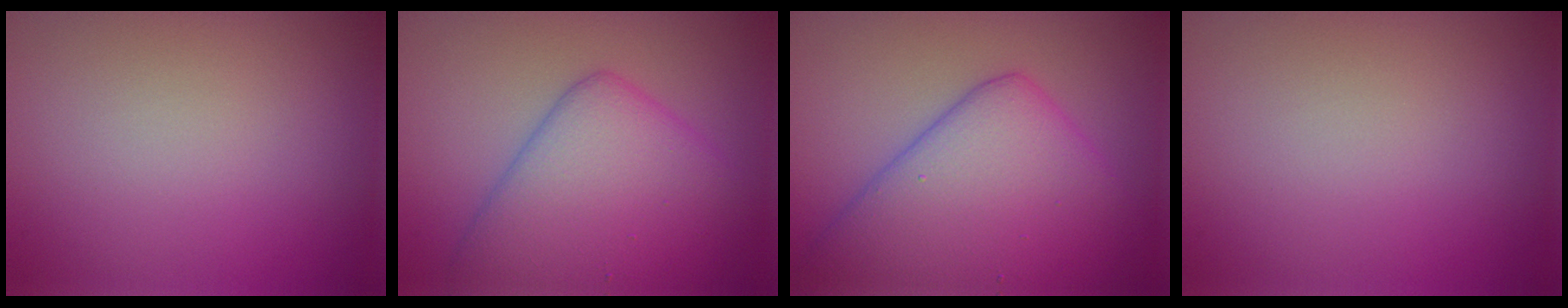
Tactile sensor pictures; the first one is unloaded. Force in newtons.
{"total": 7.8, "press": 7.8, "slide": 0.3}
{"total": 9.5, "press": 9.5, "slide": 0.2}
{"total": 0.0}